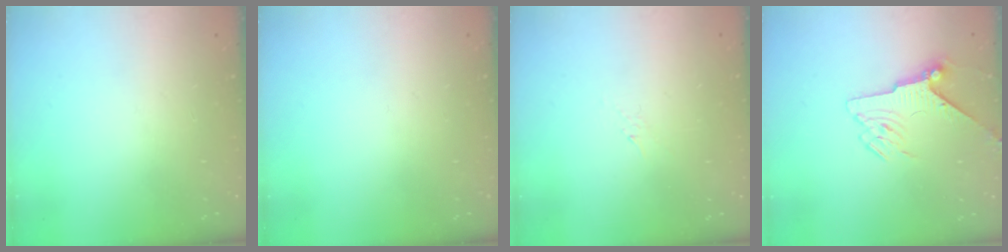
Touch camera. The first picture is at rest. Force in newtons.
{"total": 0.0}
{"total": 2.8, "press": 2.7, "slide": 0.6}
{"total": 6.3, "press": 6.2, "slide": 1.0}